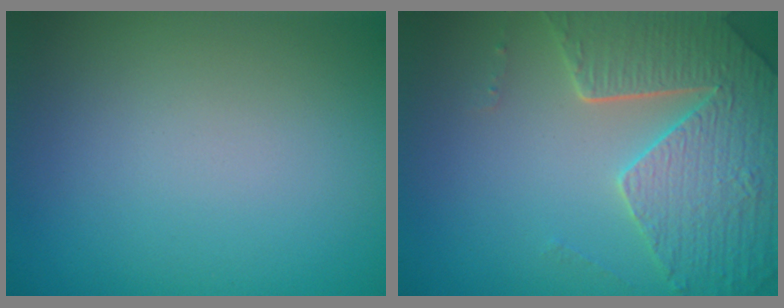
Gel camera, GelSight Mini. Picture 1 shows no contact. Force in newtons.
{"total": 6.2, "press": 5.1, "slide": 3.6}